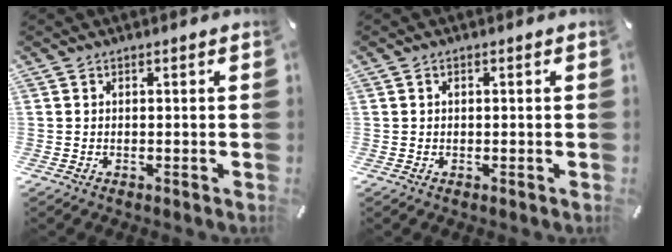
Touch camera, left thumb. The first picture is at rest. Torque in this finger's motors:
{"motor_torque": [0.03, 0.35, -0.08, 0.03, -0.02]}